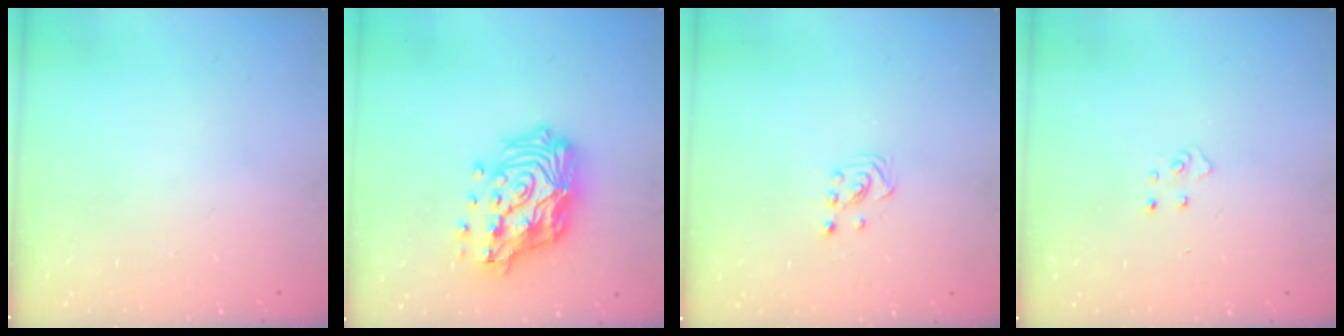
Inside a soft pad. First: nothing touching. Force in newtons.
{"total": 20.6, "press": 20.5, "slide": 2.7}
{"total": 2.5, "press": 2.4, "slide": 0.8}
{"total": 3.4, "press": 3.4, "slide": 0.4}